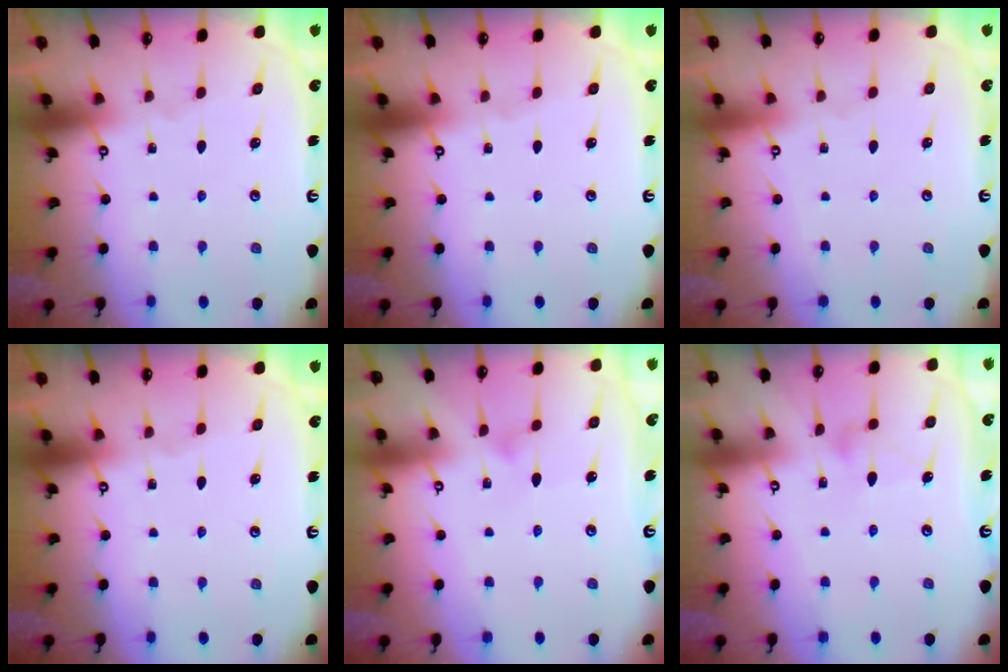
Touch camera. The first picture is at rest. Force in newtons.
{"total": 0.0}
{"total": 3.9, "press": 3.9, "slide": 0.2}
{"total": 0.0}
{"total": 3.5, "press": 3.5, "slide": 0.2}
{"total": 7.1, "press": 7.1, "slide": 0.3}